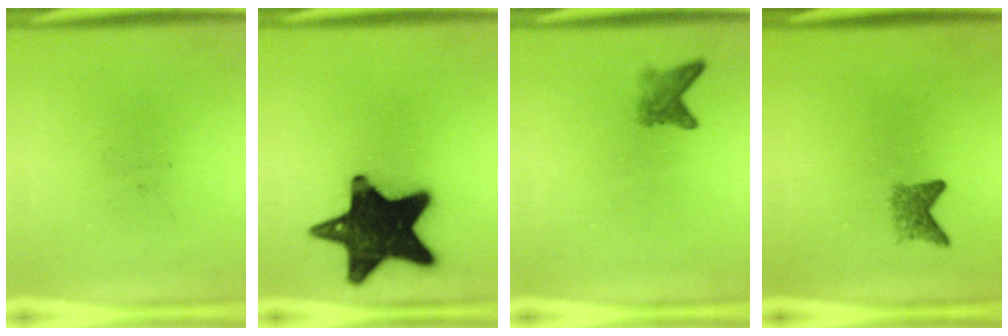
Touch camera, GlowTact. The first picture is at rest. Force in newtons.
{"total": 19.4}
{"total": 2.3}
{"total": 2.2}